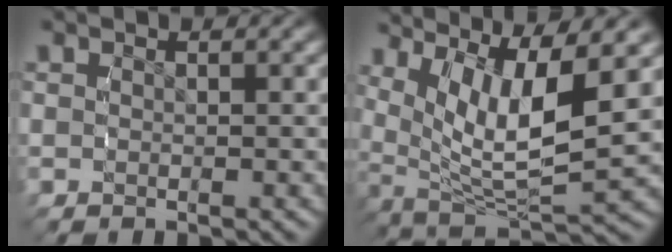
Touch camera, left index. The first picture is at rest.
{"total": 10.3, "force": [1.0, 6.0, 8.3], "torque": [-0.157, -0.036, 0.031]}